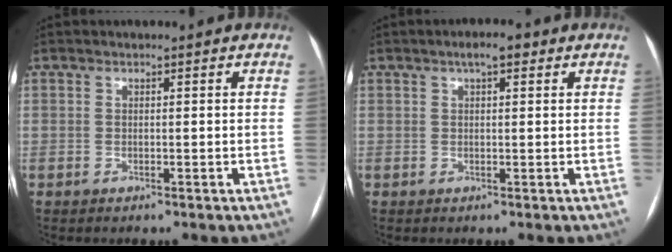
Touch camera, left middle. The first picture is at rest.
{"total": 2.9, "force": [1.5, 0.9, 2.2], "torque": [-0.035, 0.014, 0.022]}